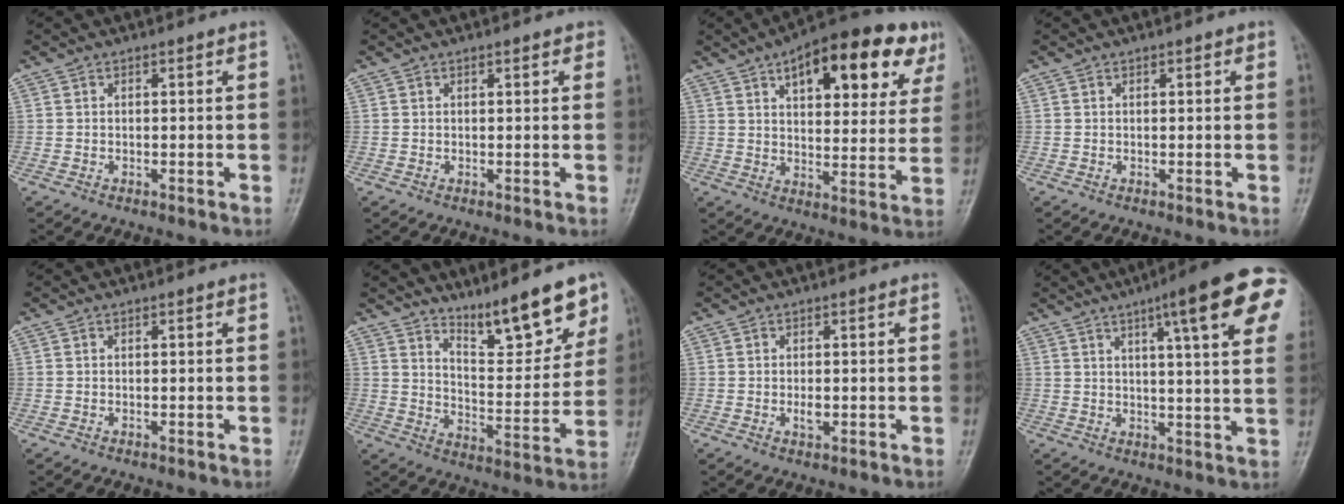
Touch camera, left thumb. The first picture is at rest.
{"total": 1.0, "force": [0.6, 0.4, 0.6], "torque": [-0.006, -0.001, 0.005]}
{"total": 21.0, "force": [10.2, 9.0, 16.0], "torque": [-0.187, -0.010, 0.143]}
{"total": 0.5, "force": [0.3, 0.3, 0.4], "torque": [-0.004, 0.000, 0.003]}
{"total": 0.0}
{"total": 13.6, "force": [10.0, 3.7, 8.5], "torque": [-0.093, -0.071, 0.165]}
{"total": 1.6, "force": [-0.2, 0.8, 1.4], "torque": [-0.023, -0.003, -0.002]}
{"total": 17.6, "force": [8.1, 2.7, 15.4], "torque": [-0.193, -0.012, 0.100]}